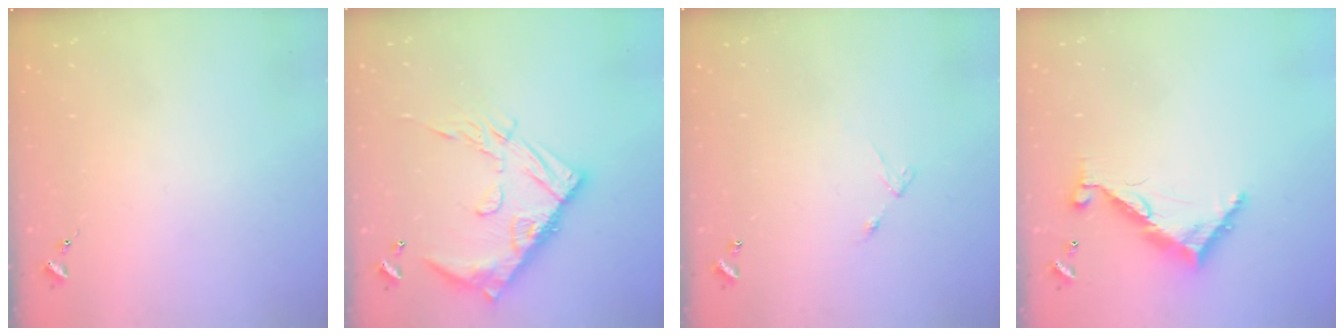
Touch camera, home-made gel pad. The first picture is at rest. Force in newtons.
{"total": 18.4, "press": 18.3, "slide": 1.5}
{"total": 5.4, "press": 5.4, "slide": 0.4}
{"total": 10.8, "press": 10.8, "slide": 0.9}